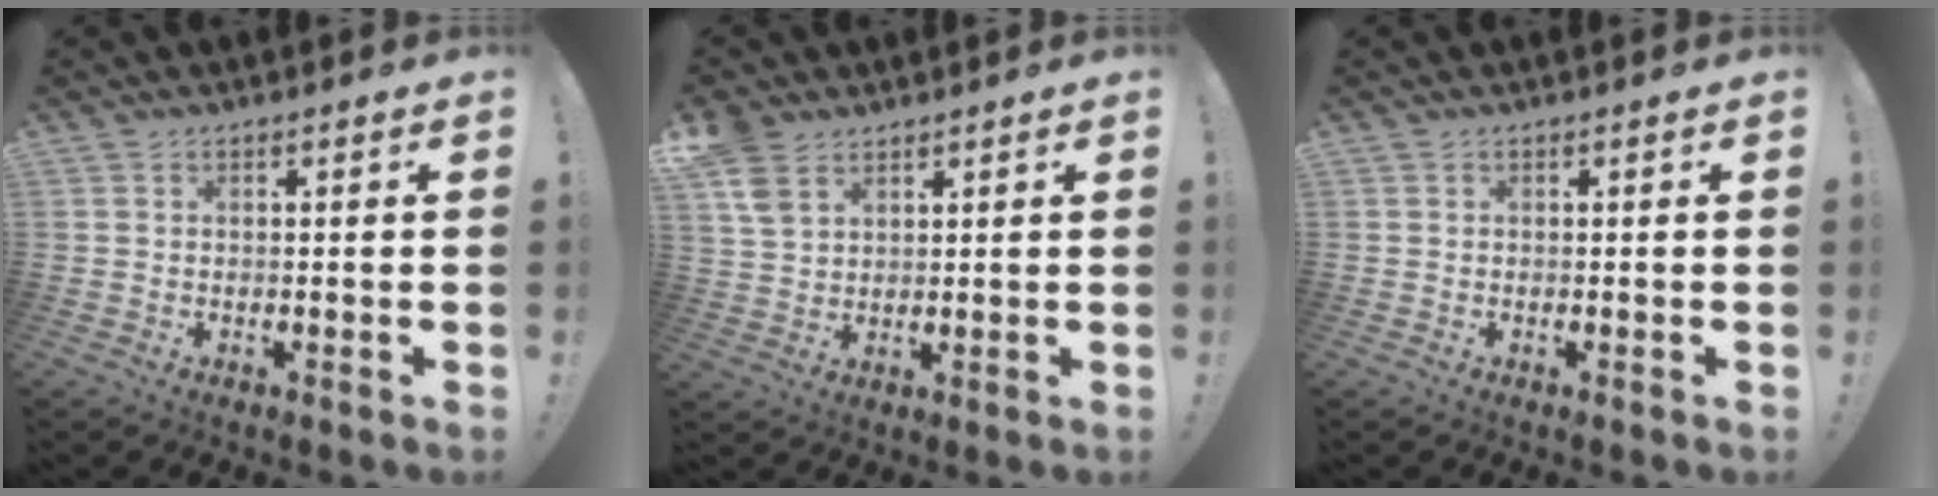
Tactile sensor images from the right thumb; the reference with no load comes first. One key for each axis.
{"total": 7.6, "fx": 4.7, "fy": 4.4, "fz": 3.9, "tx": -0.079, "ty": -0.014, "tz": 0.093}
{"total": 0.0}